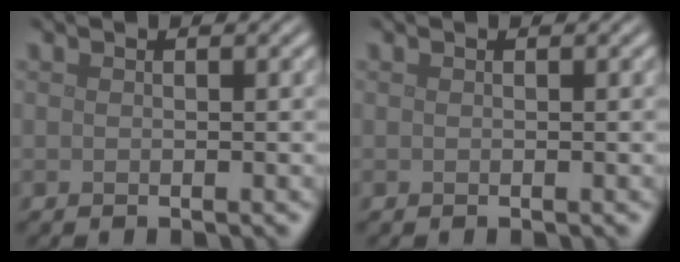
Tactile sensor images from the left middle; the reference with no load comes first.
{"total": 0.0}